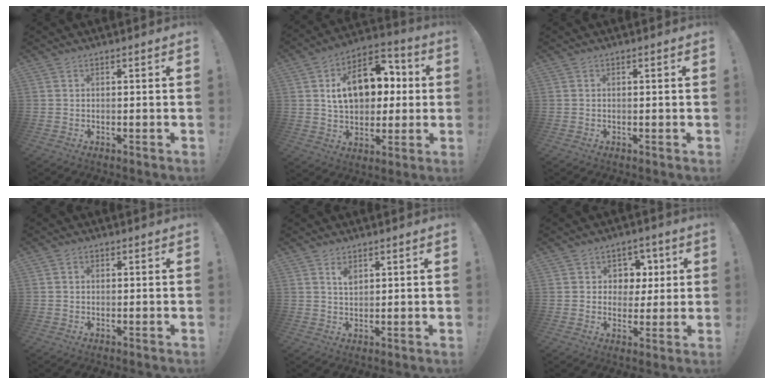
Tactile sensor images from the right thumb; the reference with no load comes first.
{"total": 17.7, "force": [4.1, 12.5, 11.9], "torque": [-0.175, -0.003, 0.077]}
{"total": 0.0}
{"total": 1.2, "force": [0.1, 1.1, 0.4], "torque": [-0.010, 0.004, 0.002]}
{"total": 3.1, "force": [1.8, 1.5, 2.0], "torque": [-0.022, -0.011, 0.027]}
{"total": 7.1, "force": [1.7, 6.8, 0.8], "torque": [0.004, -0.015, 0.034]}